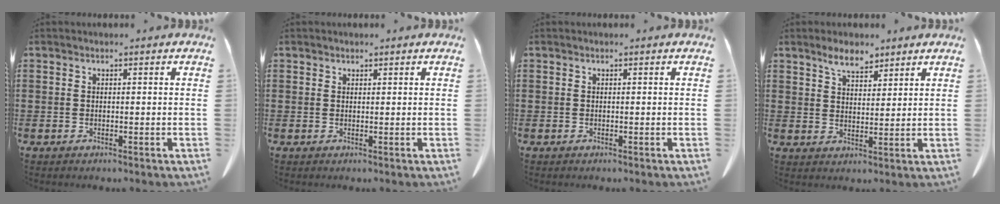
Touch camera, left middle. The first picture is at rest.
{"total": 0.6, "force": [0.6, 0.3, 0.1], "torque": [-0.004, -0.001, 0.013]}
{"total": 0.0}
{"total": 4.5, "force": [3.7, 1.8, 2.0], "torque": [-0.042, -0.004, 0.066]}